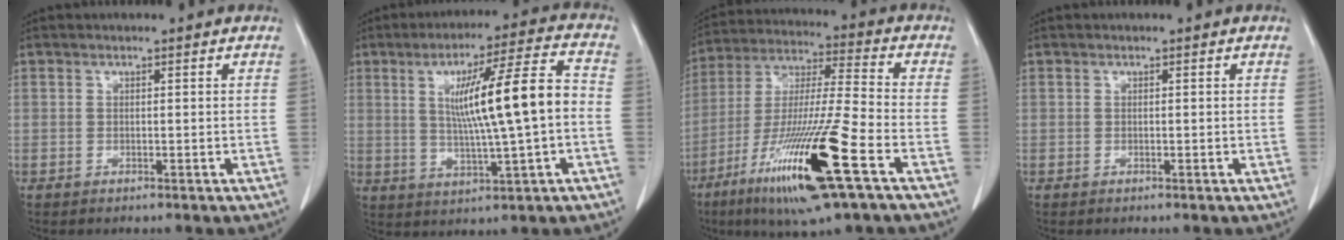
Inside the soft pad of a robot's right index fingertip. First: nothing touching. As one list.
[{"total": 13.6, "force": [0.5, 0.3, 13.6], "torque": [-0.222, 0.011, 0.012]}, {"total": 20.0, "force": [-9.5, 0.6, 17.6], "torque": [-0.351, -0.041, -0.174]}, {"total": 0.0}]